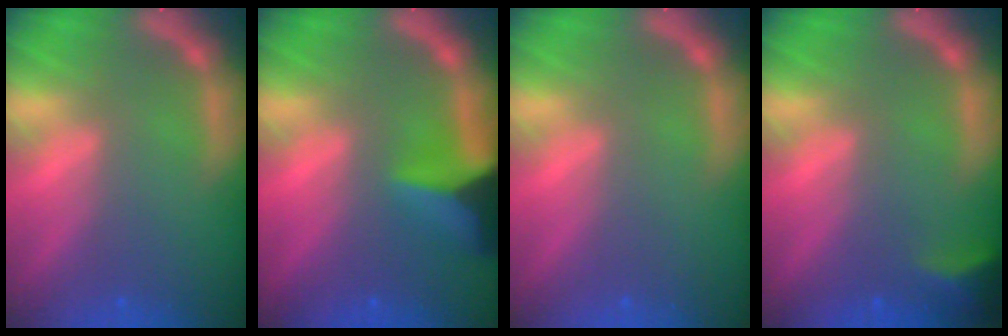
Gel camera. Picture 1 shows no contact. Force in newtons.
{"total": 7.0}
{"total": 0.0}
{"total": 2.9}